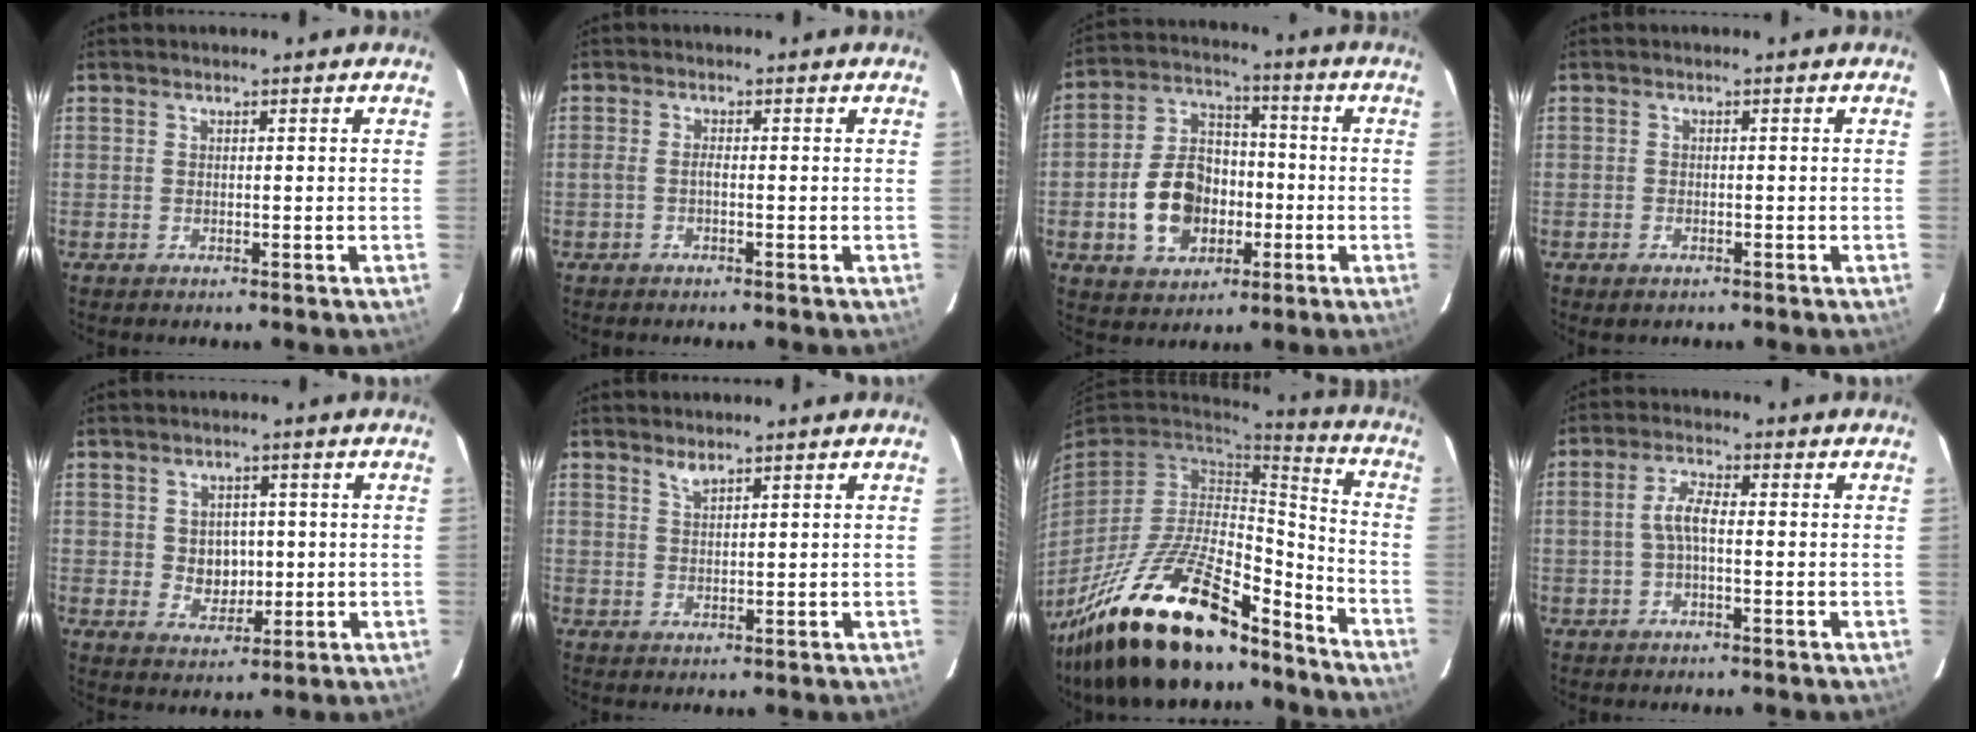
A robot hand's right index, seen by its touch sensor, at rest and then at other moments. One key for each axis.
{"total": 1.2, "fx": -0.6, "fy": 0.1, "fz": 1.0, "tx": -0.024, "ty": 0.003, "tz": -0.014}
{"total": 13.0, "fx": -3.4, "fy": 9.5, "fz": 8.2, "tx": -0.177, "ty": 0.026, "tz": -0.046}
{"total": 1.4, "fx": -0.9, "fy": 0.8, "fz": 0.5, "tx": -0.011, "ty": -0.001, "tz": -0.016}
{"total": 4.9, "fx": 0.1, "fy": 4.3, "fz": 2.4, "tx": -0.042, "ty": 0.005, "tz": 0.011}
{"total": 1.7, "fx": 1.5, "fy": 0.3, "fz": 0.8, "tx": -0.014, "ty": 0.001, "tz": 0.027}
{"total": 26.9, "fx": -19.2, "fy": 9.1, "fz": 16.4, "tx": -0.308, "ty": -0.017, "tz": -0.314}
{"total": 3.9, "fx": -0.6, "fy": 1.2, "fz": 3.6, "tx": -0.077, "ty": 0.011, "tz": -0.013}